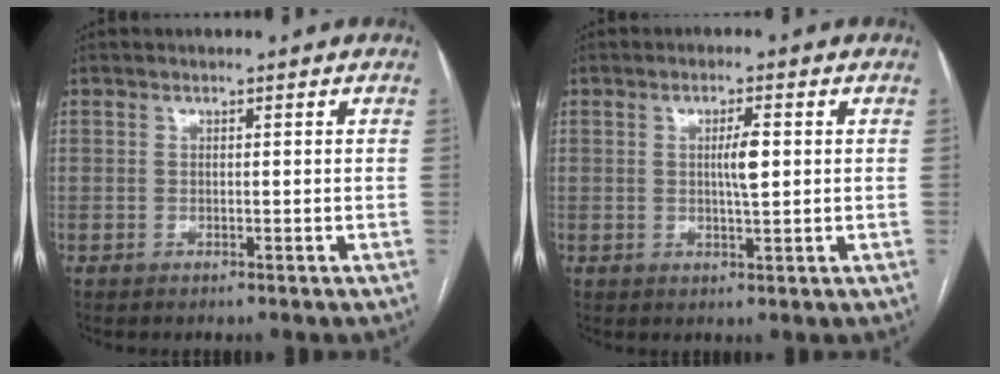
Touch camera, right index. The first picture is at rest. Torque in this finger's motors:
{"motor_torque": [0.04, -0.04, 0.05, 0.05]}